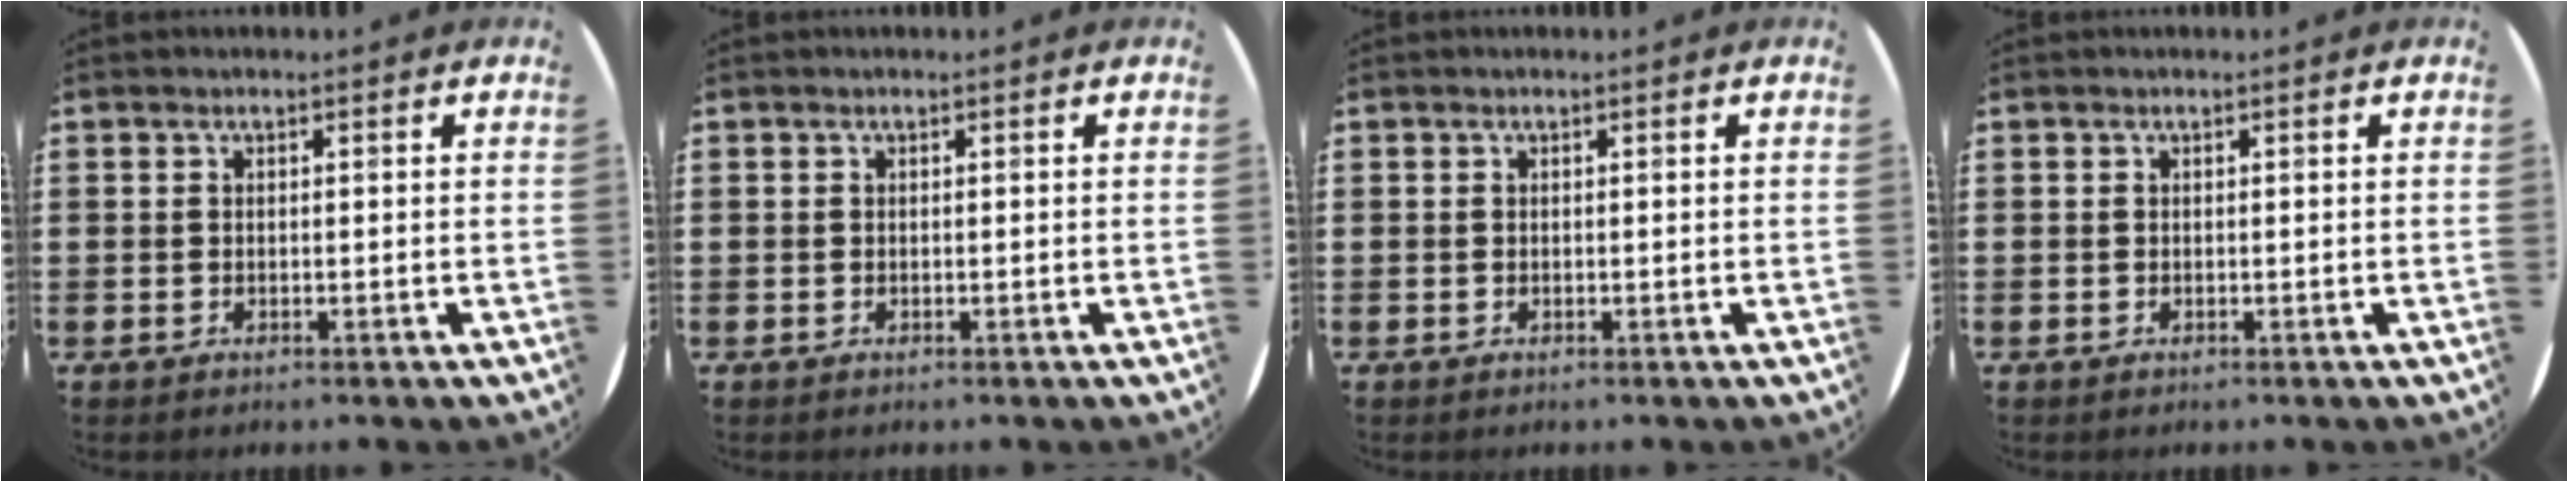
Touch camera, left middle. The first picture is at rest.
{"total": 0.0}
{"total": 0.0}
{"total": 0.0}